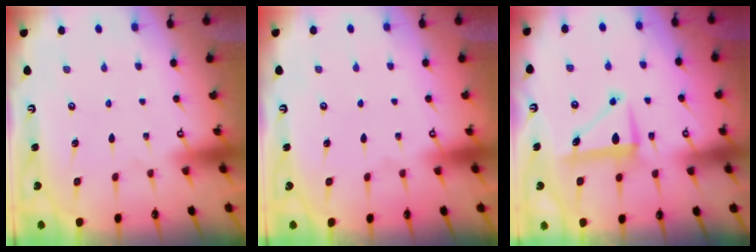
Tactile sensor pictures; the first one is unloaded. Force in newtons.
{"total": 0.0}
{"total": 8.0, "press": 7.9, "slide": 1.0}